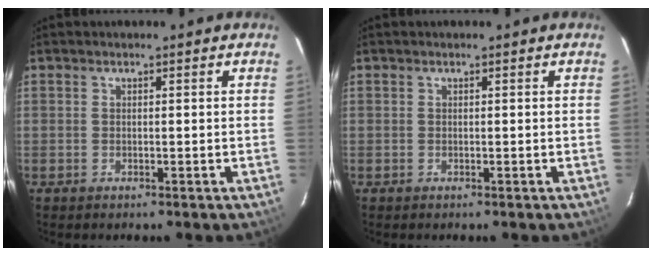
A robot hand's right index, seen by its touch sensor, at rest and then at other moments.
{"total": 0.0}